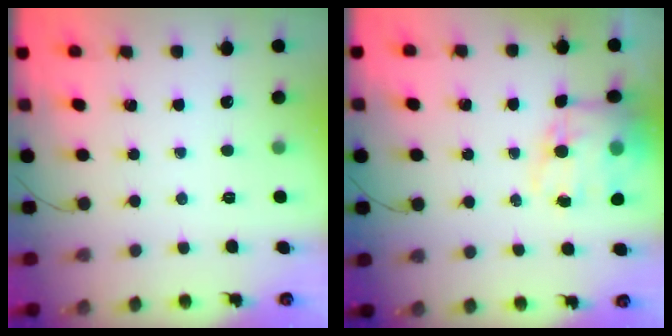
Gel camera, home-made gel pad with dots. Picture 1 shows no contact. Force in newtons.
{"total": 14.0, "press": 13.6, "slide": 3.6}